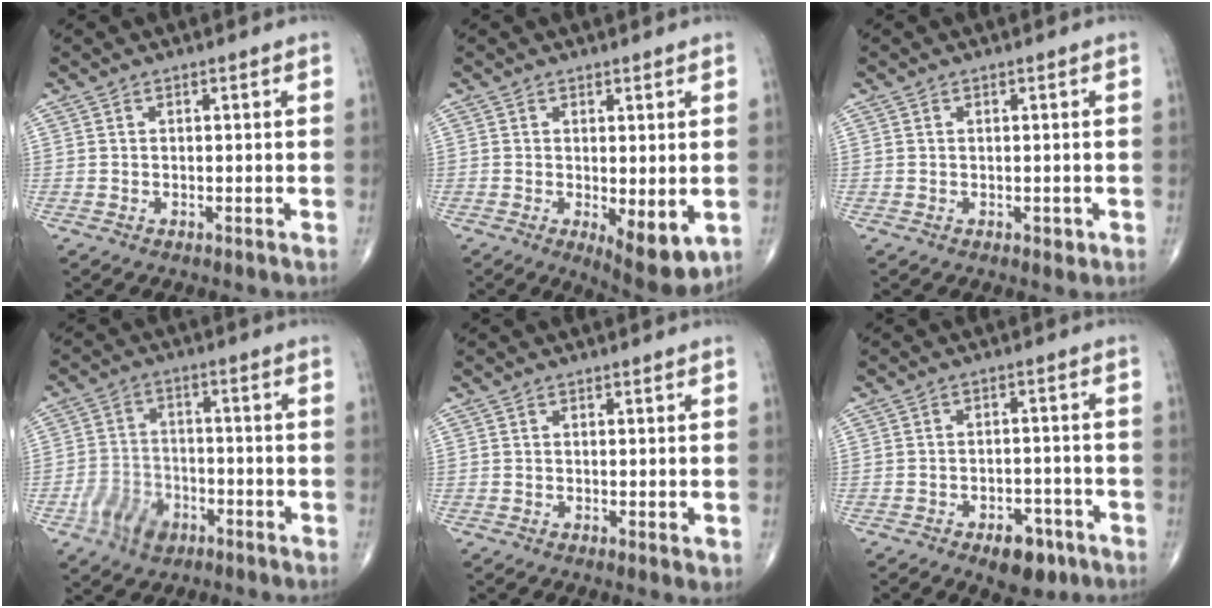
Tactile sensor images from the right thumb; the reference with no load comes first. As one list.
[{"total": 7.8, "force": [-1.6, 2.9, 7.1], "torque": [-0.096, -0.023, -0.015]}, {"total": 1.1, "force": [-0.1, 0.8, 0.8], "torque": [-0.010, -0.002, 0.000]}, {"total": 8.2, "force": [-4.2, 5.8, 4.1], "torque": [-0.055, 0.022, -0.073]}, {"total": 1.5, "force": [-0.1, 0.5, 1.4], "torque": [-0.025, -0.008, -0.001]}, {"total": 7.2, "force": [-4.2, 4.0, 4.3], "torque": [-0.039, 0.024, -0.056]}]